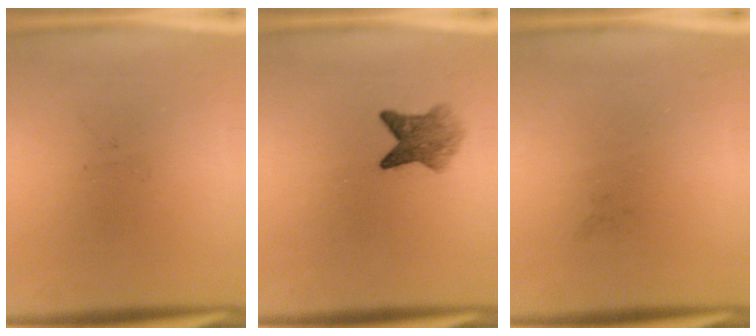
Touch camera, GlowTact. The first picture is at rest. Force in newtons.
{"total": 4.2}
{"total": 0.0}